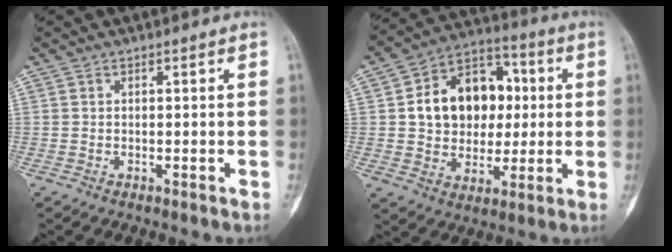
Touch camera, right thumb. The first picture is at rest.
{"total": 17.5, "force": [2.2, 13.1, 11.4], "torque": [-0.137, 0.021, 0.033]}